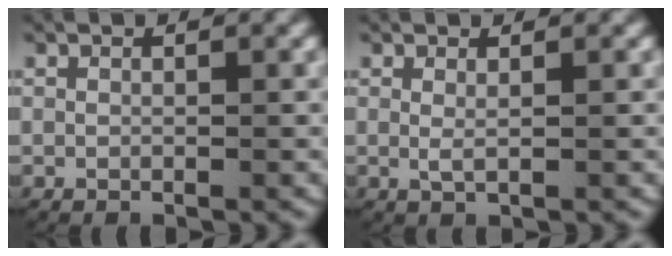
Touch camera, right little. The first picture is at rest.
{"total": 0.8, "force": [0.3, 0.0, 0.8], "torque": [-0.020, -0.008, 0.010]}